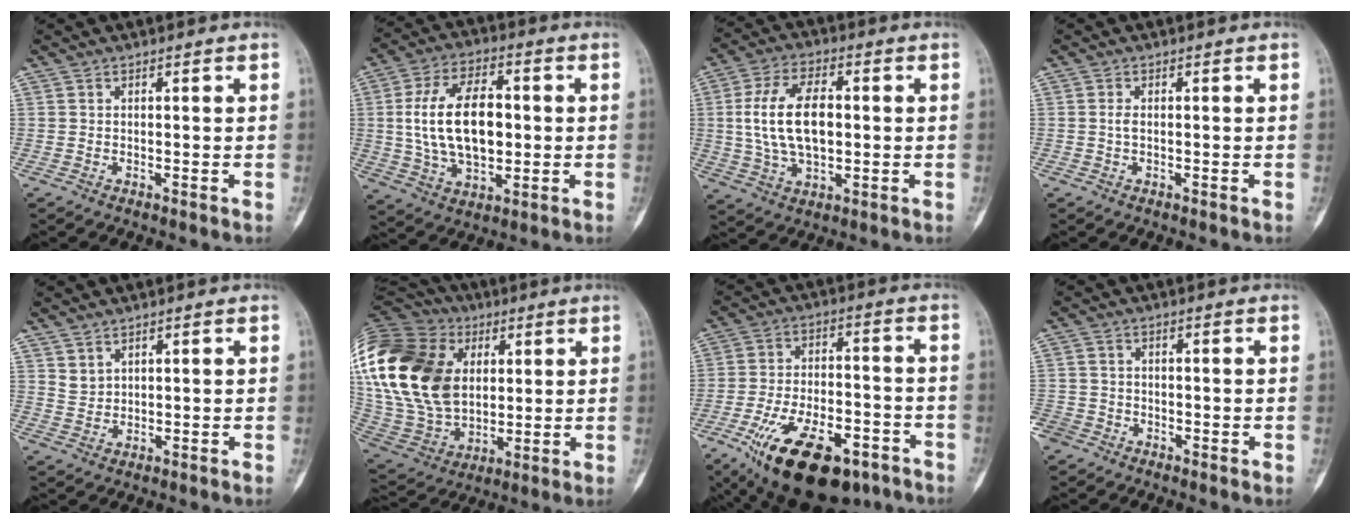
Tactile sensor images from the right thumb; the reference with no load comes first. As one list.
[{"total": 16.7, "force": [0.8, 9.6, 13.6], "torque": [-0.228, 0.013, 0.017]}, {"total": 14.0, "force": [0.8, 7.8, 11.6], "torque": [-0.208, 0.012, 0.016]}, {"total": 1.0, "force": [0.0, 0.6, 0.8], "torque": [-0.013, 0.002, -0.002]}, {"total": 2.2, "force": [1.7, 1.3, 0.6], "torque": [0.000, -0.015, 0.035]}, {"total": 33.8, "force": [7.3, 23.8, 22.9], "torque": [-0.500, 0.029, 0.150]}, {"total": 22.7, "force": [-12.6, 10.8, 15.5], "torque": [-0.272, 0.039, -0.198]}, {"total": 4.7, "force": [-2.7, 3.7, 1.0], "torque": [-0.014, 0.014, -0.054]}]